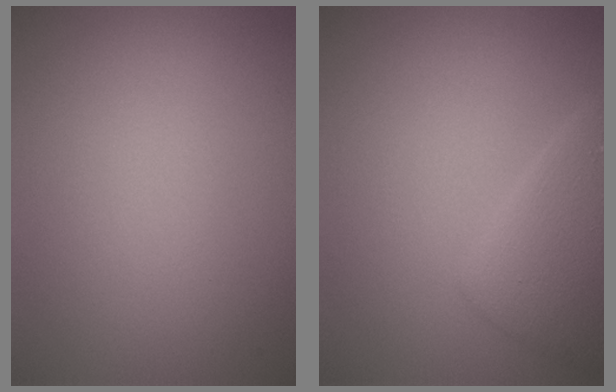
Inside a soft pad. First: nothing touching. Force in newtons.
{"total": 3.3, "press": 3.3, "slide": 0.0}